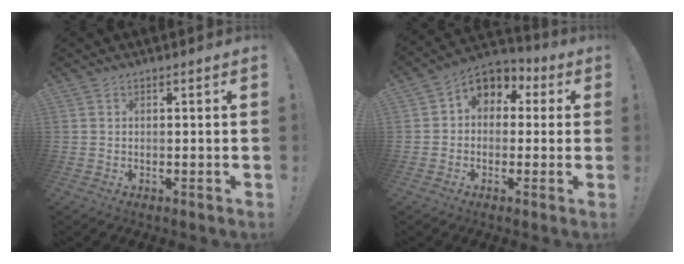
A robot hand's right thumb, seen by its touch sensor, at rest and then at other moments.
{"total": 5.8, "force": [0.0, 5.1, 2.7], "torque": [-0.037, 0.008, 0.006]}